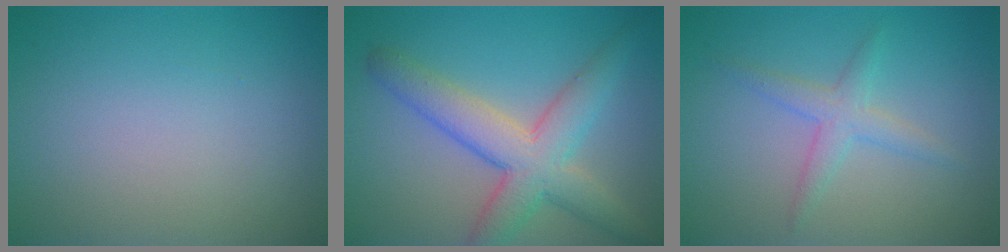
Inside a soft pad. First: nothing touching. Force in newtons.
{"total": 6.6, "press": 6.6, "slide": 0.4}
{"total": 2.2, "press": 2.2, "slide": 0.1}